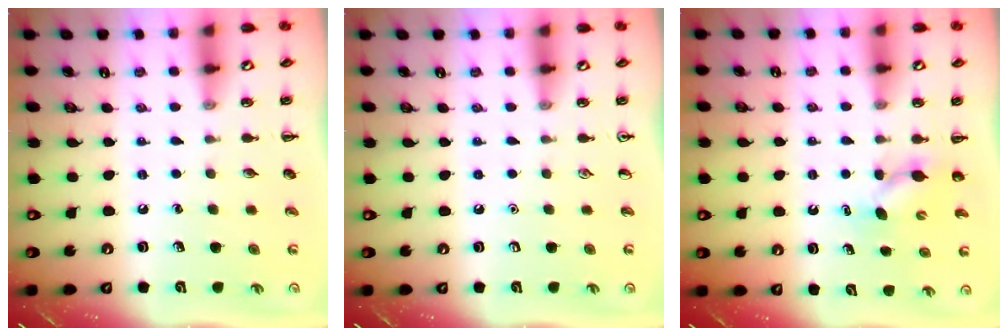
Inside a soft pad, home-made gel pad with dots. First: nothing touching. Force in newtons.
{"total": 0.0}
{"total": 3.9, "press": 3.8, "slide": 1.0}